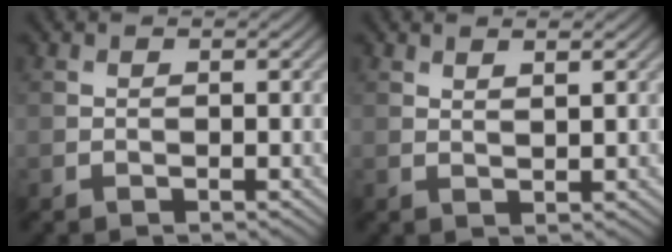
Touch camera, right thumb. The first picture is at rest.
{"total": 1.3, "force": [1.0, 0.1, 0.8], "torque": [-0.017, -0.001, 0.018]}